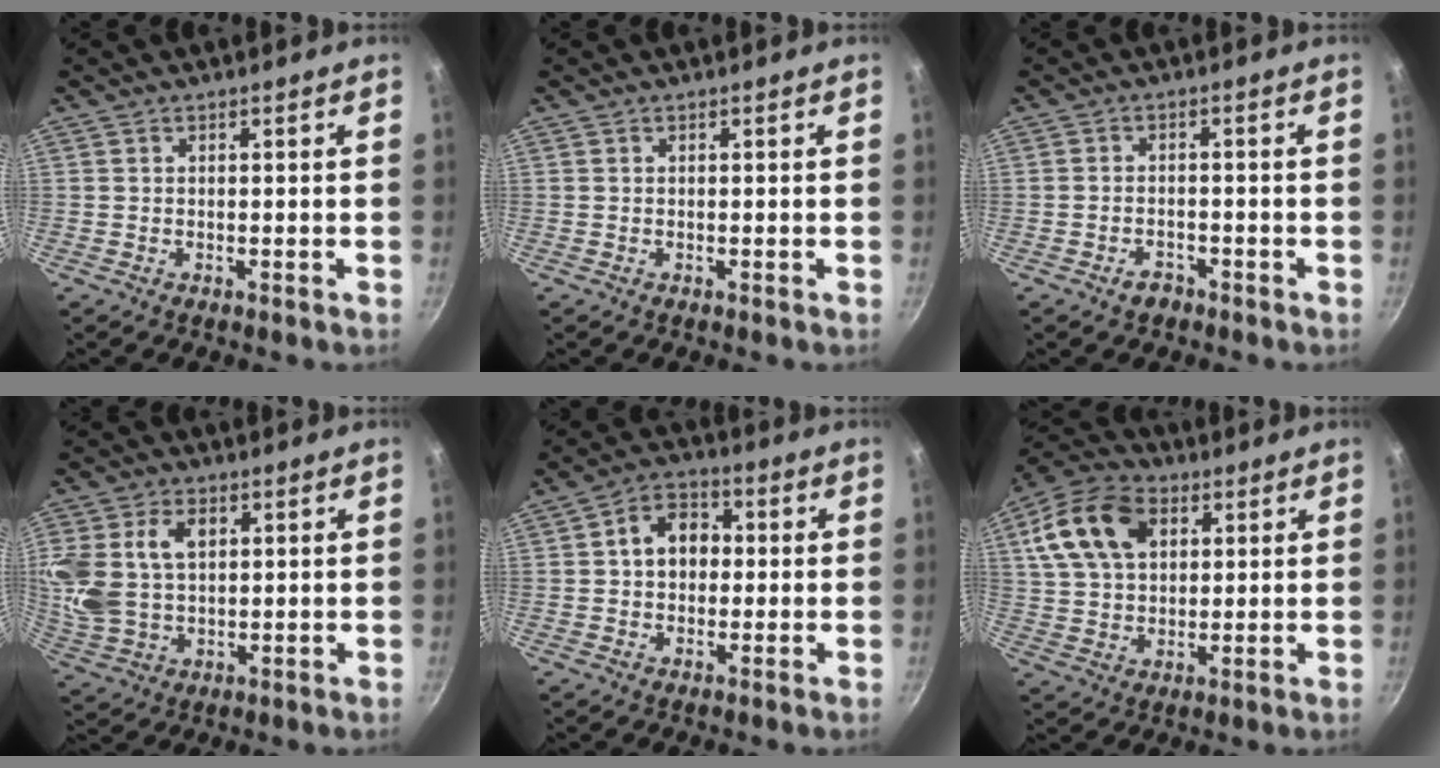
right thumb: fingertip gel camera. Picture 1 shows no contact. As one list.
[{"total": 0.0}, {"total": 2.7, "force": [-1.8, 1.7, 1.0], "torque": [-0.008, 0.022, -0.026]}, {"total": 15.3, "force": [3.7, 10.8, 10.1], "torque": [-0.217, 0.000, 0.076]}, {"total": 8.4, "force": [0.7, 6.4, 5.4], "torque": [-0.050, 0.018, -0.001]}, {"total": 15.7, "force": [5.5, 10.7, 10.1], "torque": [-0.170, 0.007, 0.090]}]